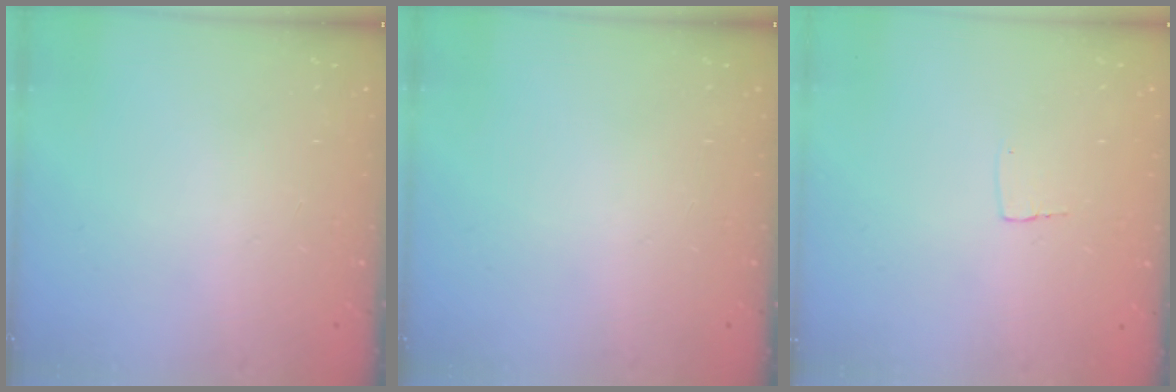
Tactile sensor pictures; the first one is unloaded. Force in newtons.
{"total": 0.0}
{"total": 2.6, "press": 2.6, "slide": 0.1}